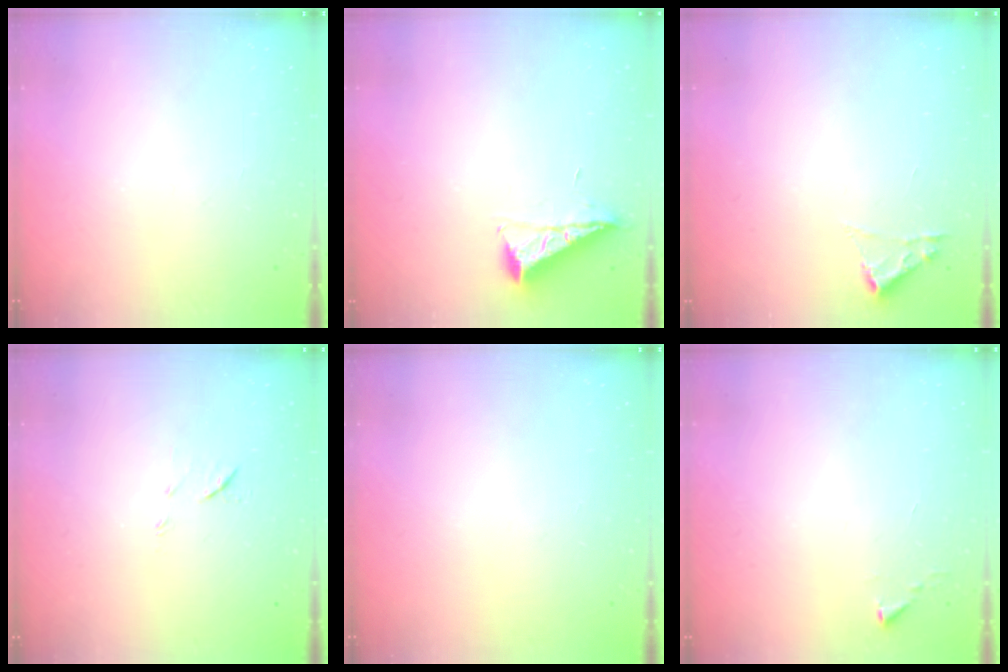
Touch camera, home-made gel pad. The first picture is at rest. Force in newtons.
{"total": 6.5, "press": 6.4, "slide": 0.9}
{"total": 1.8, "press": 1.8, "slide": 0.2}
{"total": 6.7, "press": 6.6, "slide": 1.1}
{"total": 0.0}
{"total": 1.1, "press": 1.1, "slide": 0.1}